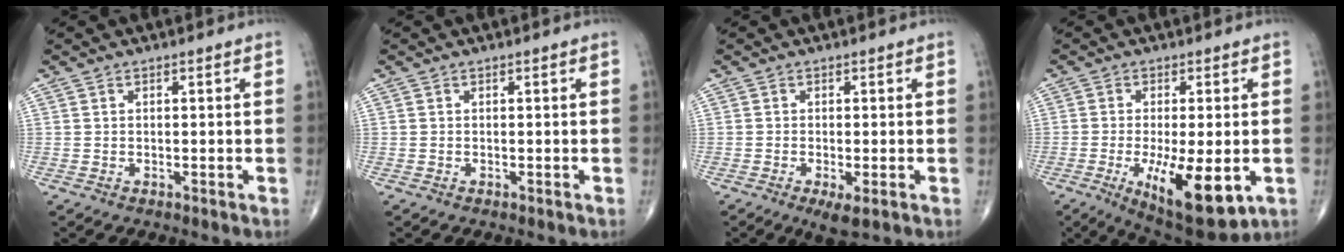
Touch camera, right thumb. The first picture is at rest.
{"total": 0.0}
{"total": 3.5, "force": [-1.4, 0.9, 3.1], "torque": [-0.057, -0.011, -0.026]}
{"total": 13.8, "force": [-3.9, 4.5, 12.4], "torque": [-0.199, -0.022, -0.048]}